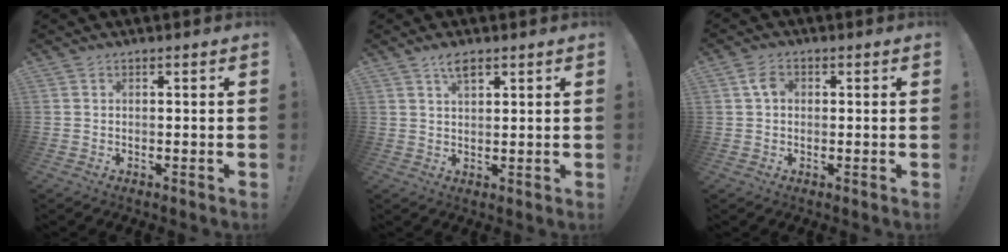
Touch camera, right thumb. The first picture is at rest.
{"total": 4.0, "force": [2.6, 1.6, 2.6], "torque": [-0.032, -0.014, 0.043]}
{"total": 4.2, "force": [0.6, 3.0, 2.9], "torque": [-0.047, 0.010, 0.011]}